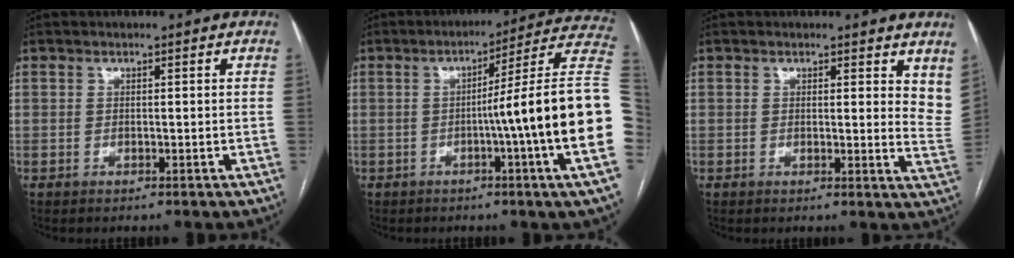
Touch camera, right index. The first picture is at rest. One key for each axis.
{"total": 17.9, "fx": -2.2, "fy": -3.1, "fz": 17.5, "tx": -0.184, "ty": 0.014, "tz": -0.044}
{"total": 6.2, "fx": 4.9, "fy": 2.0, "fz": 3.2, "tx": -0.029, "ty": -0.025, "tz": 0.032}